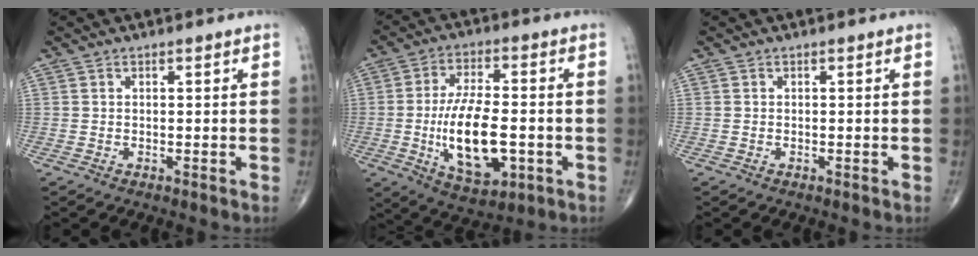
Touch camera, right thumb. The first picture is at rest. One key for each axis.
{"total": 15.3, "fx": -2.9, "fy": 7.1, "fz": 13.3, "tx": -0.227, "ty": 0.006, "tz": -0.039}
{"total": 0.0}